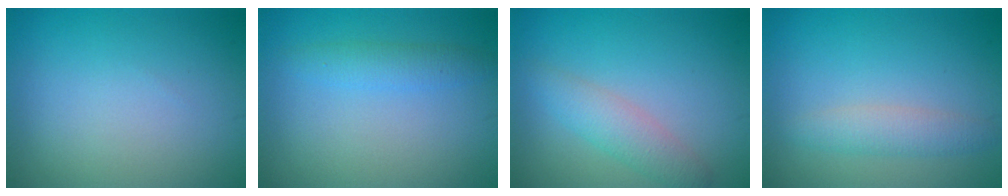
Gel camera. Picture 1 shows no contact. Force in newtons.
{"total": 2.0, "press": 2.0, "slide": 0.1}
{"total": 2.7, "press": 2.7, "slide": 0.1}
{"total": 2.2, "press": 2.2, "slide": 0.1}